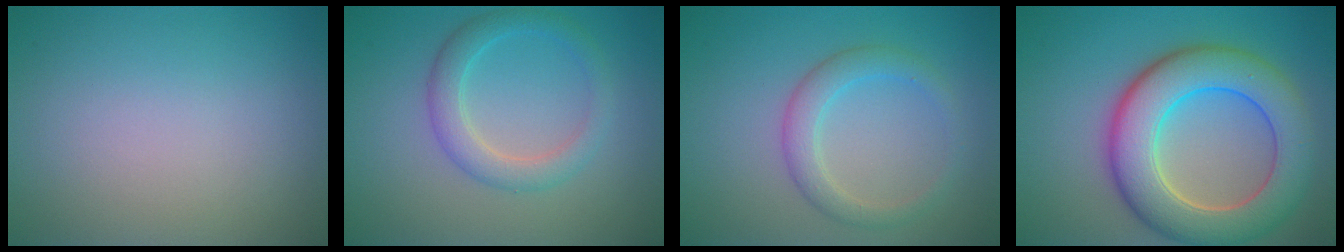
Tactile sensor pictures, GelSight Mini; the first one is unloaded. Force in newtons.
{"total": 3.0, "press": 3.0, "slide": 0.1}
{"total": 2.8, "press": 2.8, "slide": 0.2}
{"total": 9.3, "press": 9.3, "slide": 0.8}